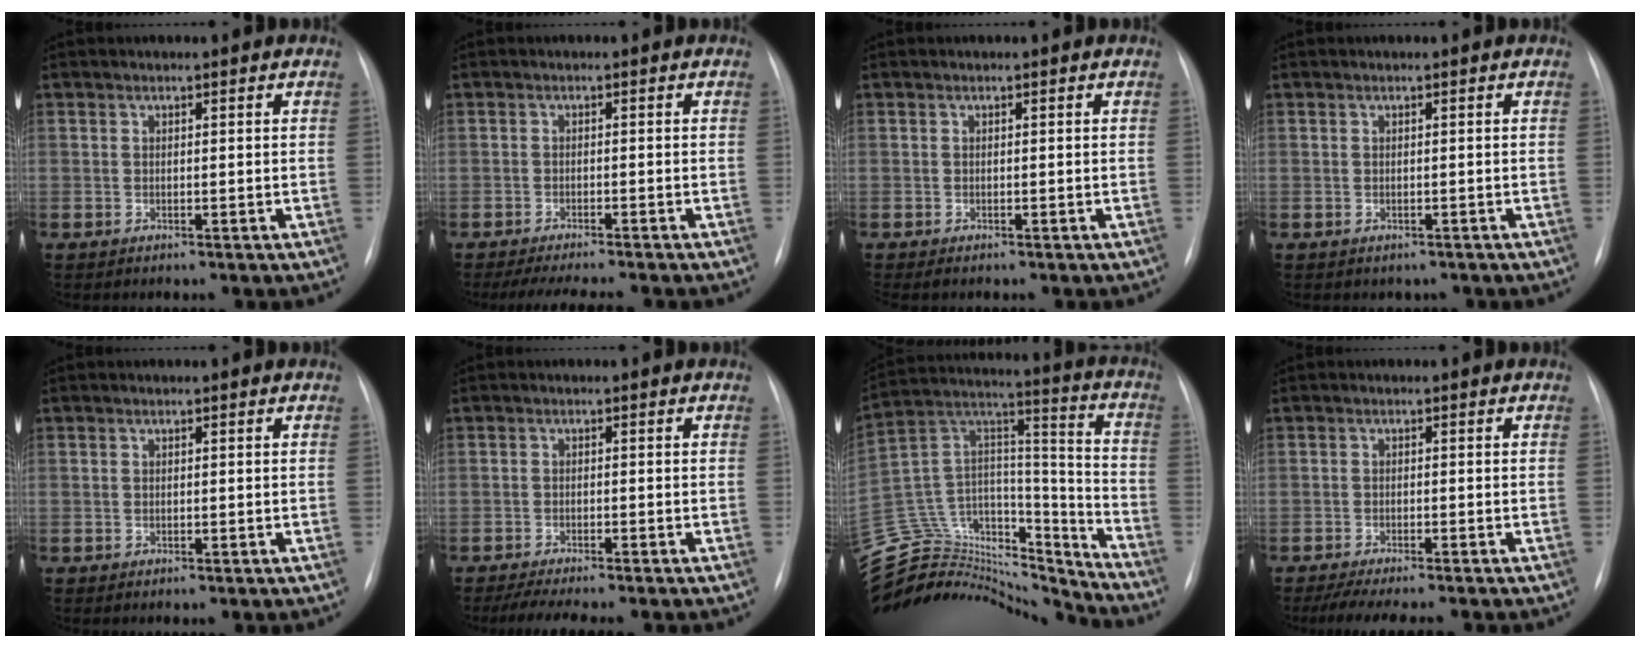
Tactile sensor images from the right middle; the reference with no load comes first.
{"total": 8.6, "force": [-7.5, 0.5, 4.2], "torque": [-0.054, -0.012, -0.110]}
{"total": 1.5, "force": [-1.2, 0.4, 0.8], "torque": [-0.008, -0.003, -0.011]}
{"total": 1.4, "force": [-1.0, 0.9, 0.2], "torque": [-0.003, 0.003, -0.010]}
{"total": 0.0}
{"total": 7.3, "force": [-6.2, 0.6, 3.9], "torque": [-0.052, -0.010, -0.092]}
{"total": 29.8, "force": [-27.8, 8.2, 6.8], "torque": [-0.174, 0.041, -0.436]}
{"total": 8.6, "force": [-7.3, 0.8, 4.5], "torque": [-0.058, -0.012, -0.109]}